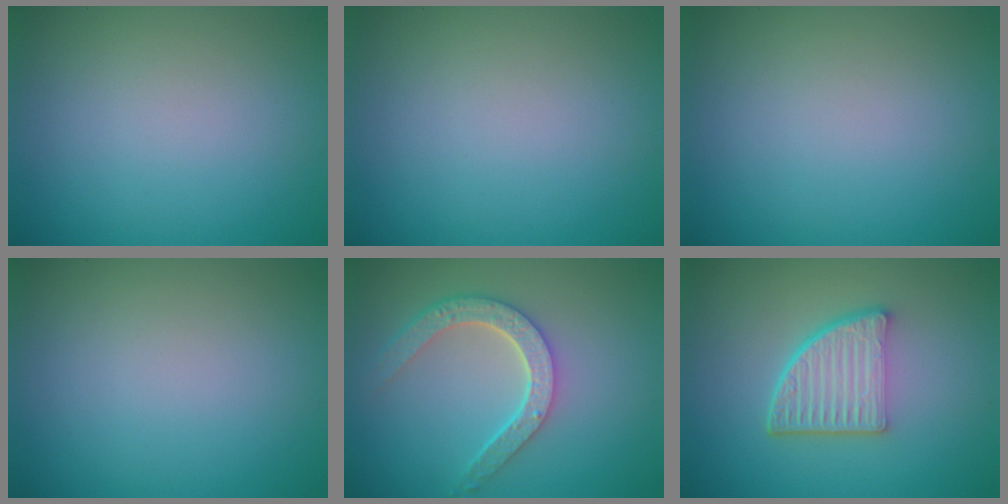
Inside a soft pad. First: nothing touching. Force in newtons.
{"total": 0.0}
{"total": 0.0}
{"total": 0.0}
{"total": 4.6, "press": 3.6, "slide": 2.8}
{"total": 5.4, "press": 3.9, "slide": 3.8}